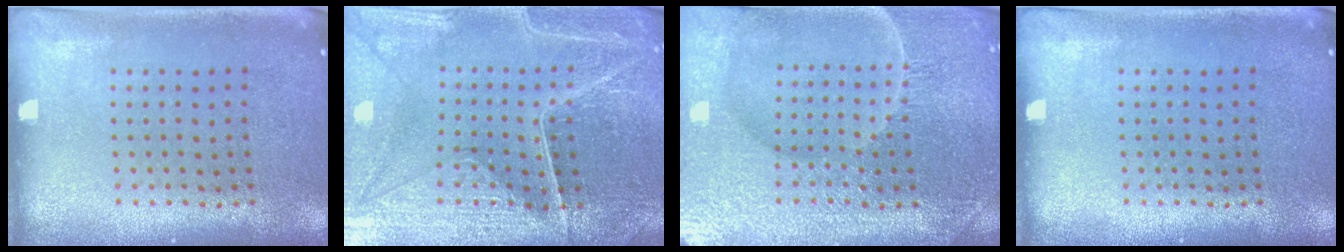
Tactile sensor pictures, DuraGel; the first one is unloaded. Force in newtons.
{"total": 3.8, "press": 3.8, "slide": 0.5}
{"total": 5.5, "press": 5.0, "slide": 2.1}
{"total": 0.0}